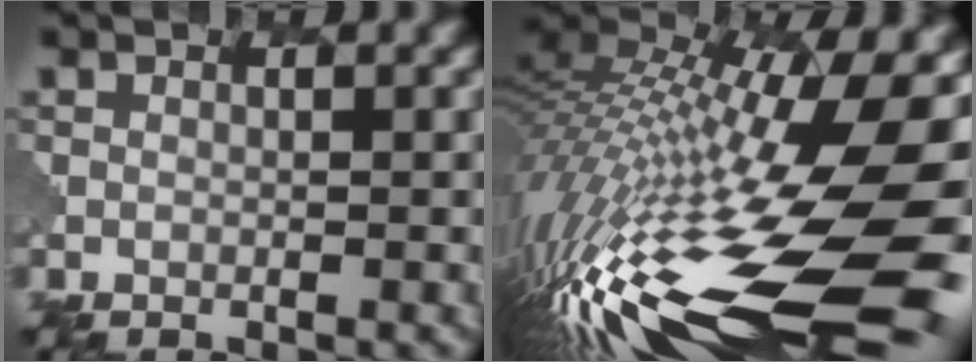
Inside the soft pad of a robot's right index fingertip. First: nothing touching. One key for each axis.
{"total": 18.2, "fx": -2.6, "fy": 5.6, "fz": 17.1, "tx": -0.334, "ty": -0.006, "tz": -0.051}